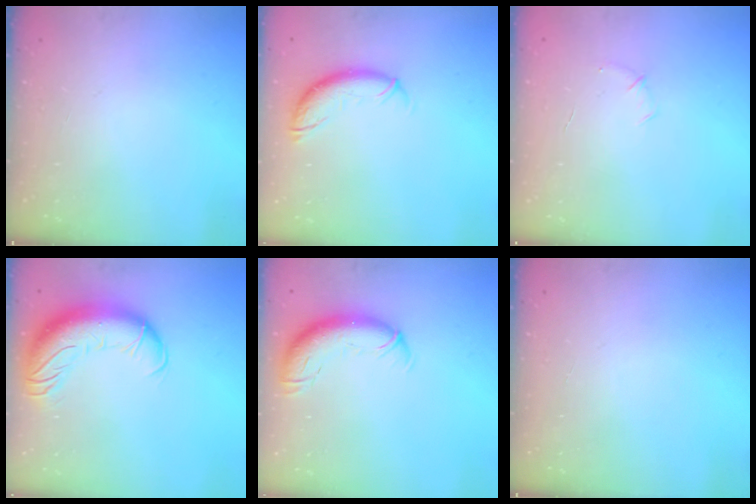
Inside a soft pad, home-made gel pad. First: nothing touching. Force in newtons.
{"total": 9.9, "press": 9.8, "slide": 1.4}
{"total": 5.0, "press": 4.9, "slide": 1.3}
{"total": 16.7, "press": 16.2, "slide": 4.0}
{"total": 12.1, "press": 11.7, "slide": 3.1}
{"total": 0.0}